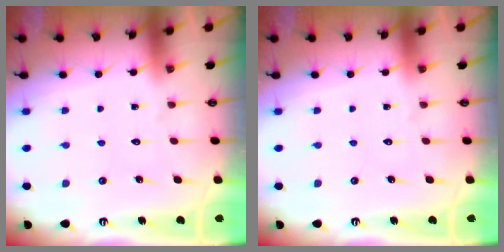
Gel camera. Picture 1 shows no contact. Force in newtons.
{"total": 0.0}